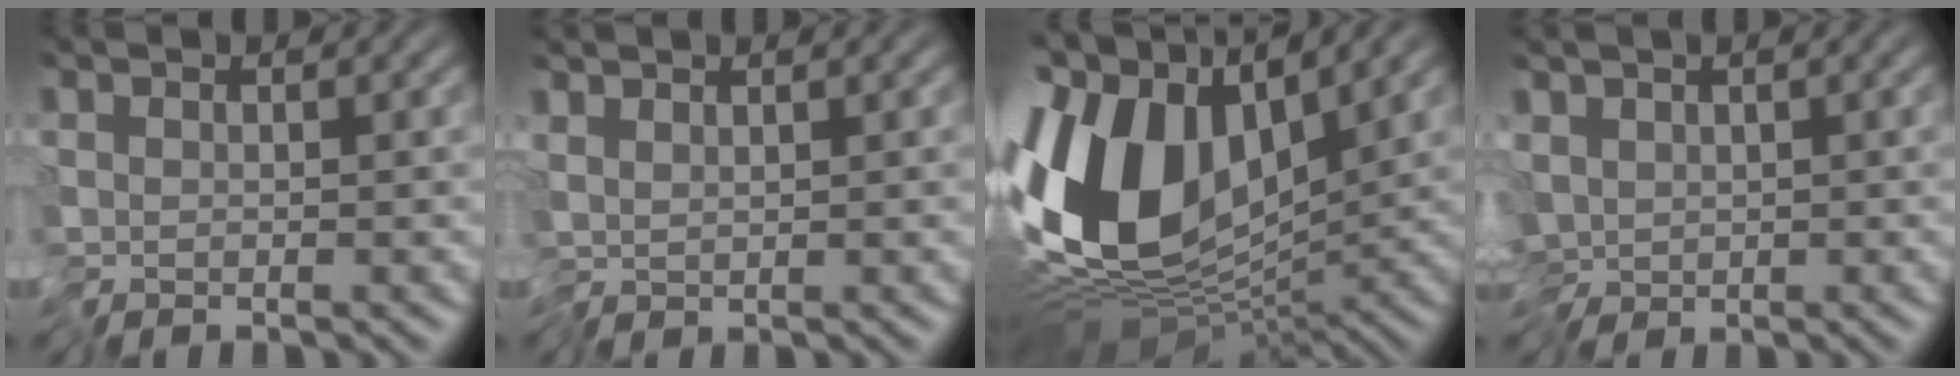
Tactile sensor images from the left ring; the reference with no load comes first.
{"total": 1.2, "force": [0.4, 0.4, 1.0], "torque": [-0.014, 0.006, 0.007]}
{"total": 14.0, "force": [1.1, 8.2, 11.2], "torque": [-0.247, 0.007, 0.011]}
{"total": 5.5, "force": [-0.4, 3.8, 3.9], "torque": [-0.060, -0.018, 0.010]}